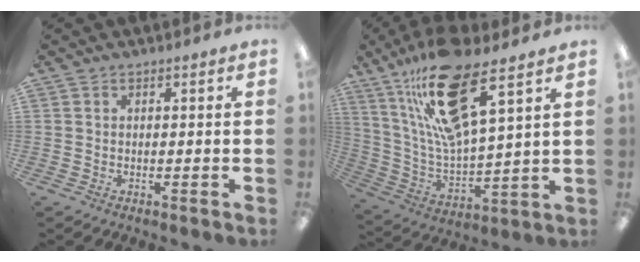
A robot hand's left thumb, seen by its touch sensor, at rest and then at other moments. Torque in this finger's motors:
{"motor_torque": [0.46, 0.46, 1.38, -1.40, 0.24]}